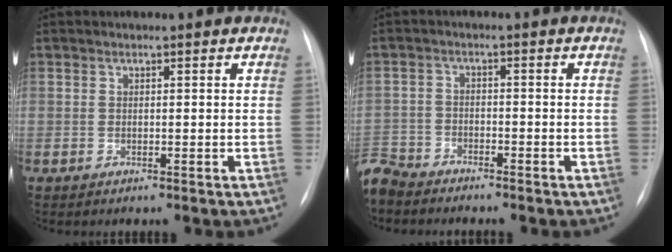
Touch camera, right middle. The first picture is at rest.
{"total": 7.1, "force": [-6.5, 2.5, 0.9], "torque": [-0.023, -0.009, -0.119]}